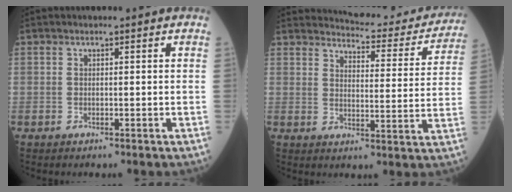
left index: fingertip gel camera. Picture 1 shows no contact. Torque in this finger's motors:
{"motor_torque": [0.90, -1.24, 0.01, 0.00]}